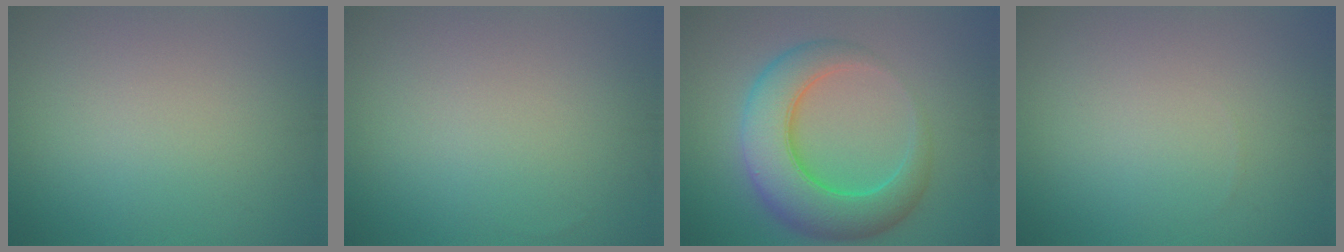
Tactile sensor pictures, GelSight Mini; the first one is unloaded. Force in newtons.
{"total": 0.0}
{"total": 8.1, "press": 8.1, "slide": 0.2}
{"total": 0.0}